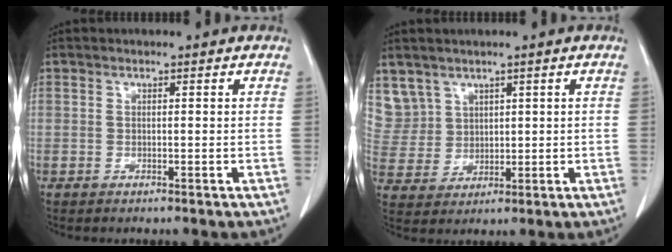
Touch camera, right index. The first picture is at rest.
{"total": 7.2, "force": [4.3, 5.7, 0.1], "torque": [-0.009, 0.017, 0.106]}